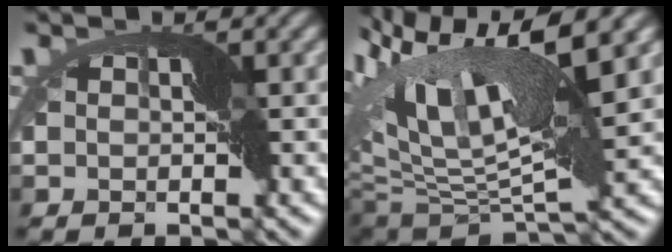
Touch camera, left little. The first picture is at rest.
{"total": 13.4, "force": [6.8, 3.5, 11.0], "torque": [-0.232, 0.015, 0.121]}